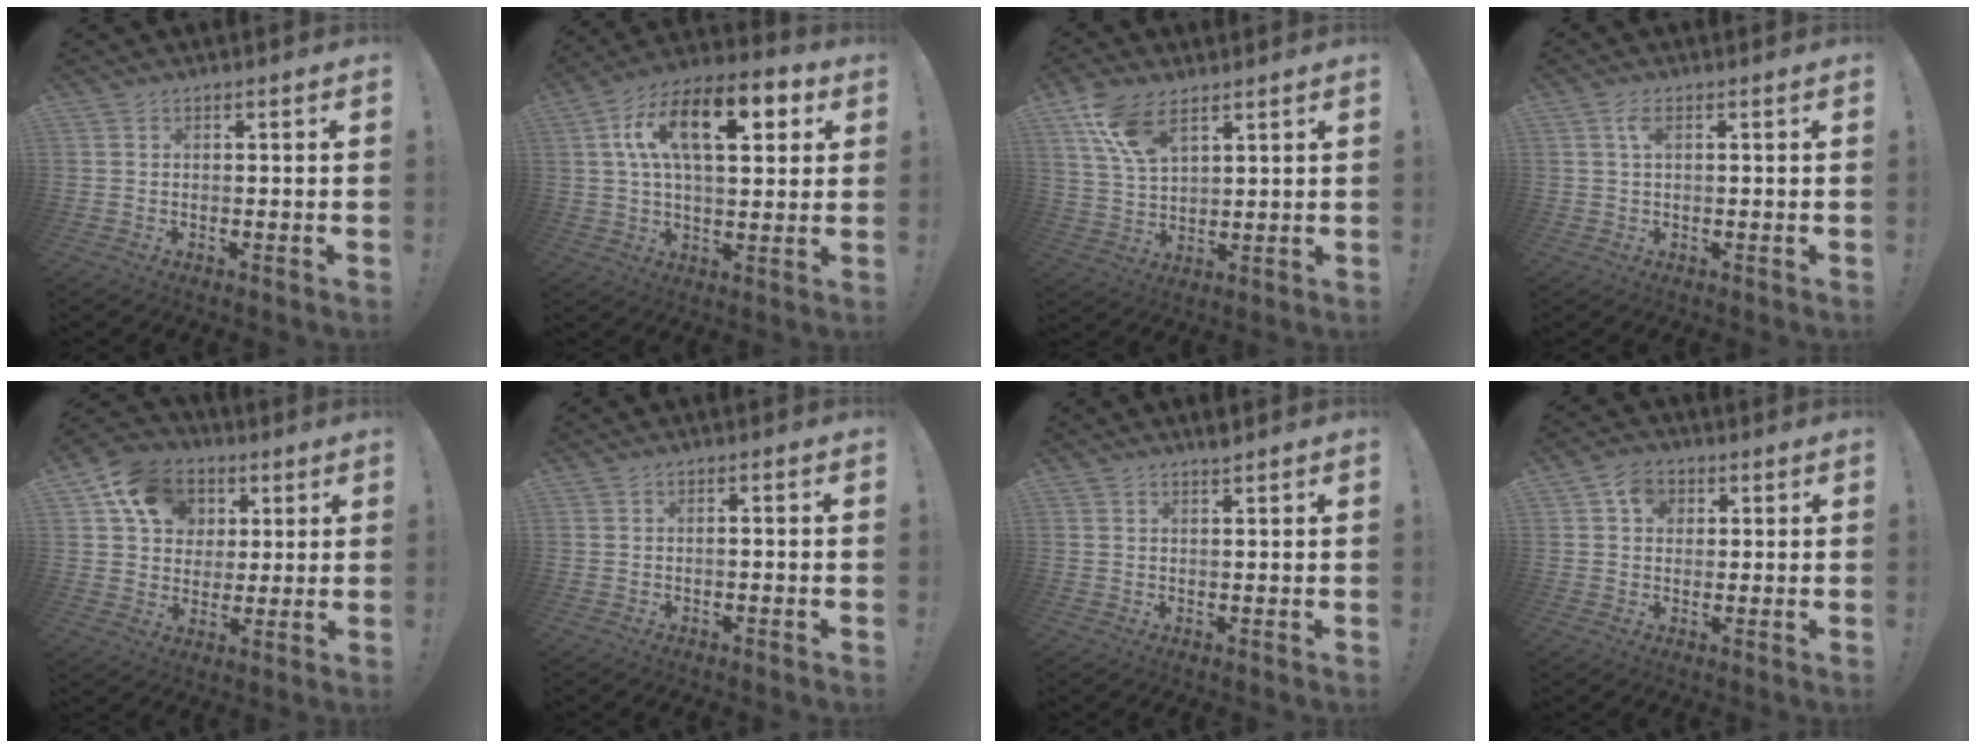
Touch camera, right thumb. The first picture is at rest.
{"total": 19.1, "force": [6.3, 9.2, 15.6], "torque": [-0.265, -0.005, 0.098]}
{"total": 11.2, "force": [7.1, 5.5, 6.6], "torque": [-0.116, -0.025, 0.135]}
{"total": 3.2, "force": [1.2, 1.9, 2.3], "torque": [-0.032, -0.001, 0.019]}
{"total": 14.3, "force": [5.4, 11.7, 6.0], "torque": [-0.083, -0.017, 0.107]}
{"total": 0.9, "force": [-0.5, -0.2, 0.6], "torque": [-0.011, 0.000, -0.010]}
{"total": 1.7, "force": [1.5, -0.3, 0.7], "torque": [-0.010, -0.004, 0.026]}
{"total": 6.0, "force": [2.0, 5.1, 2.4], "torque": [-0.025, 0.000, 0.035]}